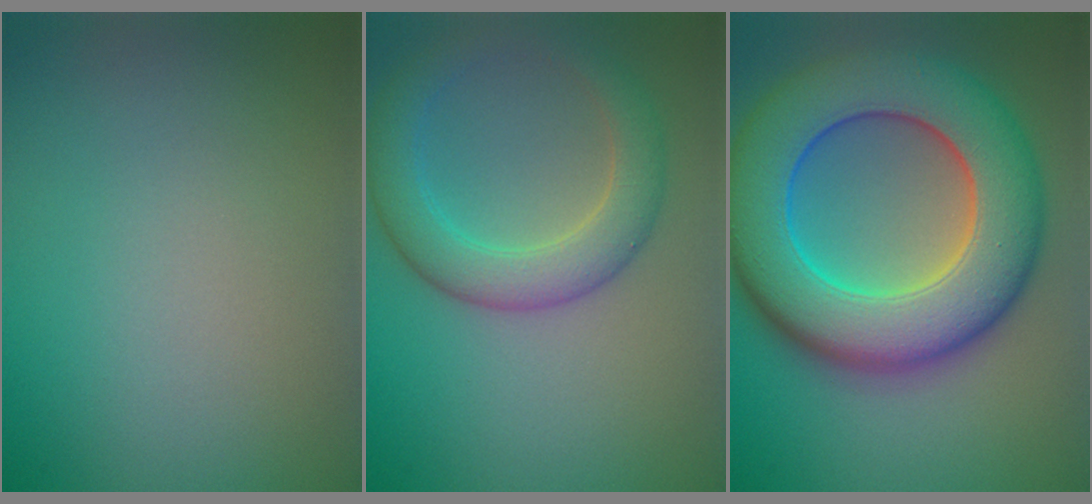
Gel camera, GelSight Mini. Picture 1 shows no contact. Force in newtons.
{"total": 4.5, "press": 4.5, "slide": 0.1}
{"total": 12.7, "press": 12.7, "slide": 0.2}